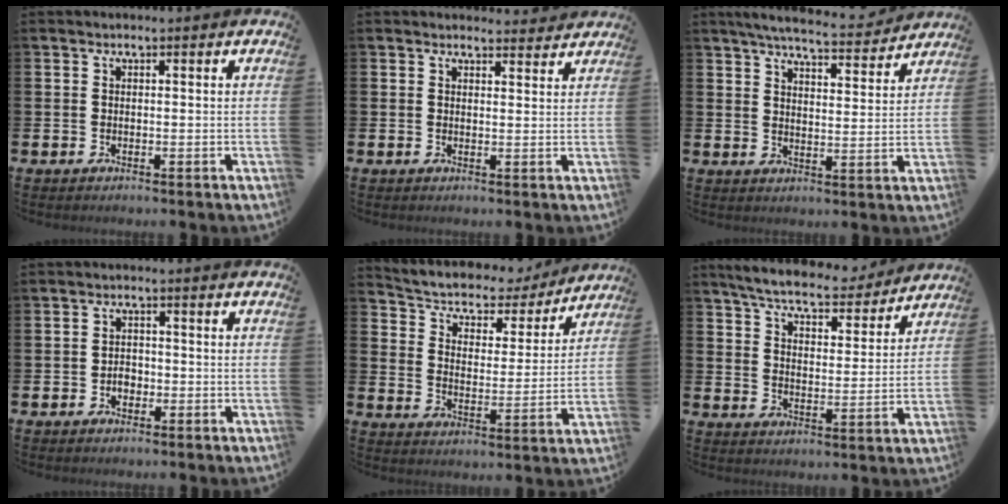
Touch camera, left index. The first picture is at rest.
{"total": 2.3, "force": [2.2, 0.4, -0.2], "torque": [0.012, -0.017, 0.038]}
{"total": 6.1, "force": [5.9, 0.6, 1.7], "torque": [-0.042, -0.039, 0.100]}
{"total": 1.9, "force": [-0.6, 1.5, 1.0], "torque": [-0.006, -0.001, -0.018]}
{"total": 5.4, "force": [4.7, 2.5, 0.9], "torque": [-0.048, -0.040, 0.075]}
{"total": 7.1, "force": [6.8, 1.2, 1.8], "torque": [-0.057, -0.044, 0.118]}